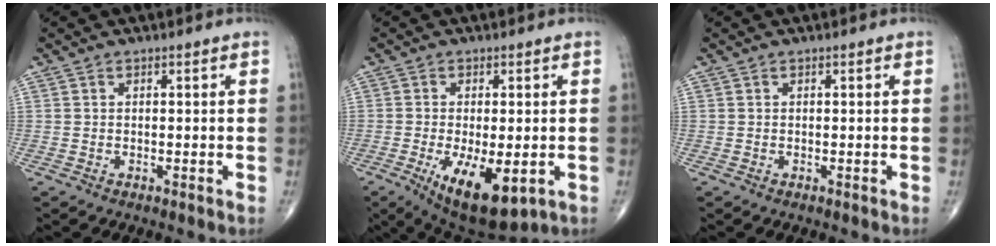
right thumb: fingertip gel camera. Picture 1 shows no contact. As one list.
[{"total": 12.6, "force": [-4.3, 5.2, 10.7], "torque": [-0.167, -0.019, -0.053]}, {"total": 0.0}]